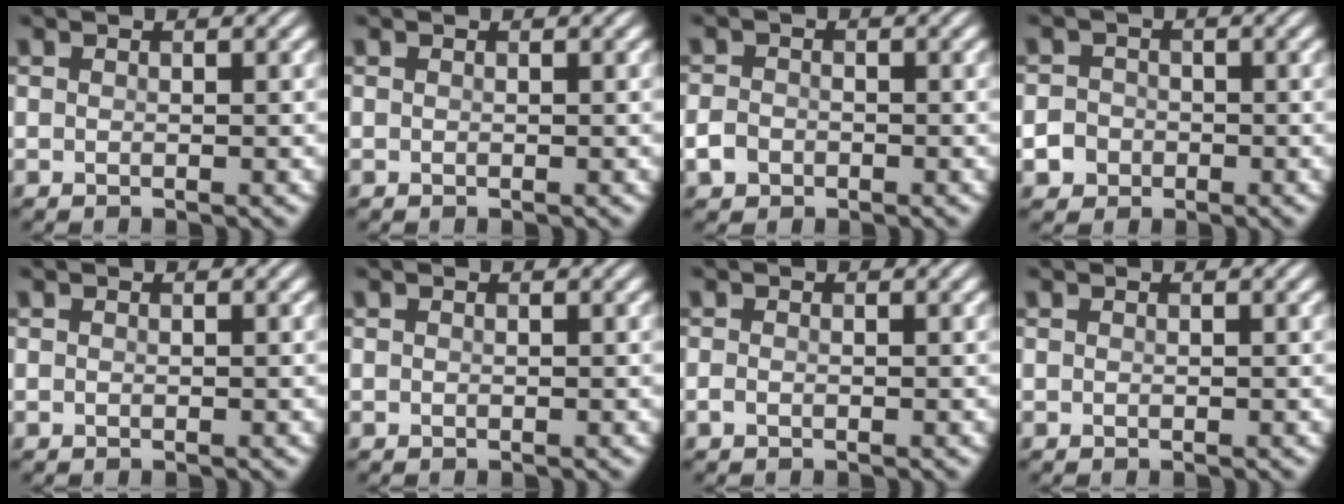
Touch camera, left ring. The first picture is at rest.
{"total": 0.0}
{"total": 1.9, "force": [-1.4, 1.2, 0.5], "torque": [-0.005, 0.005, -0.023]}
{"total": 2.4, "force": [-1.5, 1.8, 0.3], "torque": [0.009, 0.007, -0.021]}
{"total": 0.0}
{"total": 0.0}
{"total": 0.9, "force": [-0.7, 0.4, 0.4], "torque": [-0.011, 0.004, -0.011]}
{"total": 0.0}